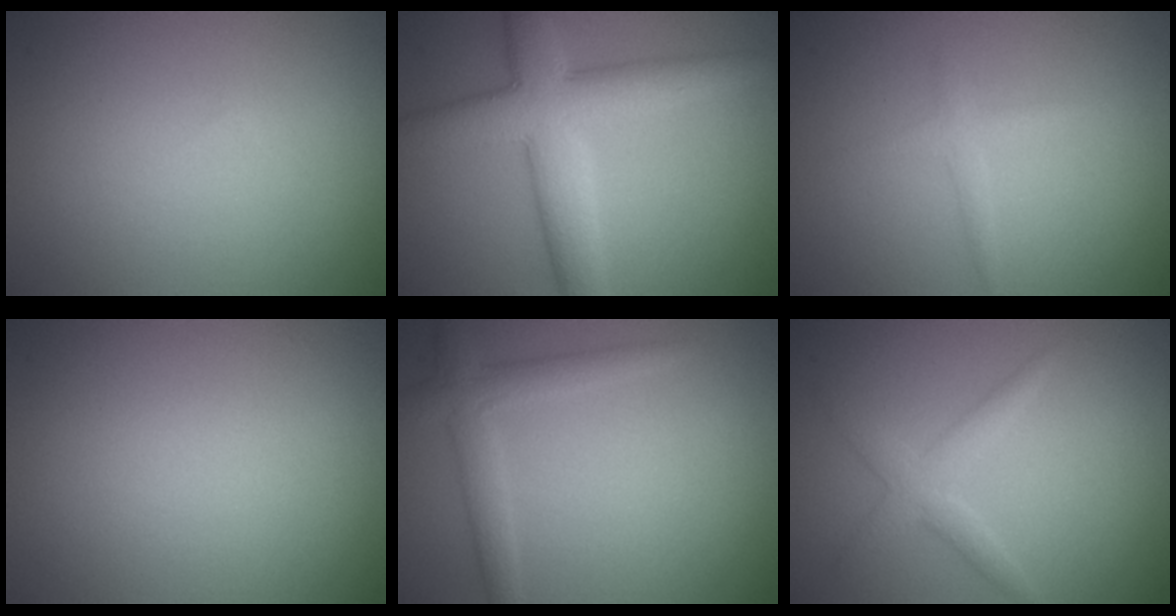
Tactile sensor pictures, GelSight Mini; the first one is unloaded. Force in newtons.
{"total": 6.6, "press": 6.6, "slide": 0.1}
{"total": 1.2, "press": 1.2, "slide": 0.0}
{"total": 0.0}
{"total": 2.6, "press": 2.6, "slide": 0.1}
{"total": 2.3, "press": 2.3, "slide": 0.0}